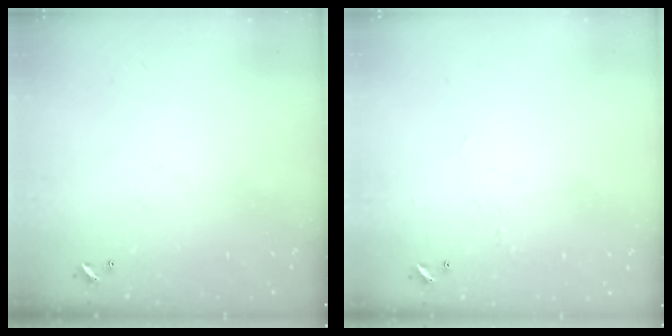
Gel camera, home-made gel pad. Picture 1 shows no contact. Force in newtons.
{"total": 1.2, "press": 1.1, "slide": 0.3}